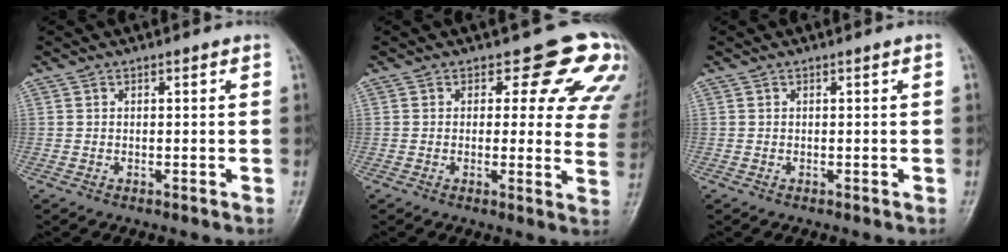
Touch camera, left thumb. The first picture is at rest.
{"total": 11.6, "force": [7.7, 6.1, 6.3], "torque": [-0.010, -0.036, 0.060]}
{"total": 0.0}